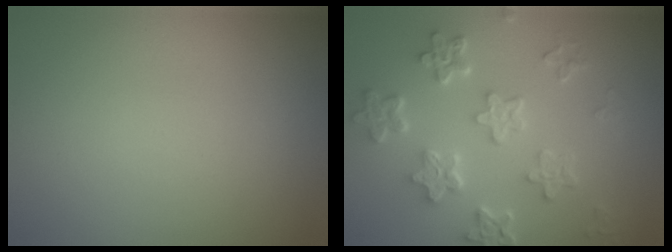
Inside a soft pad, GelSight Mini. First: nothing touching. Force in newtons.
{"total": 5.6, "press": 4.3, "slide": 3.6}